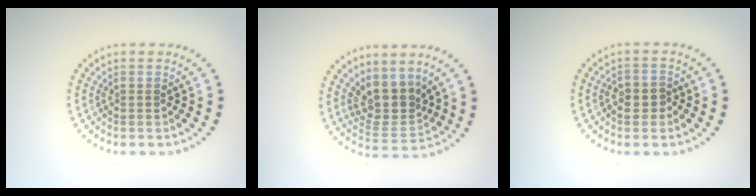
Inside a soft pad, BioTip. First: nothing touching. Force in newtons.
{"total": 3.9, "press": 3.1, "slide": 2.3}
{"total": 2.3, "press": 2.2, "slide": 0.6}